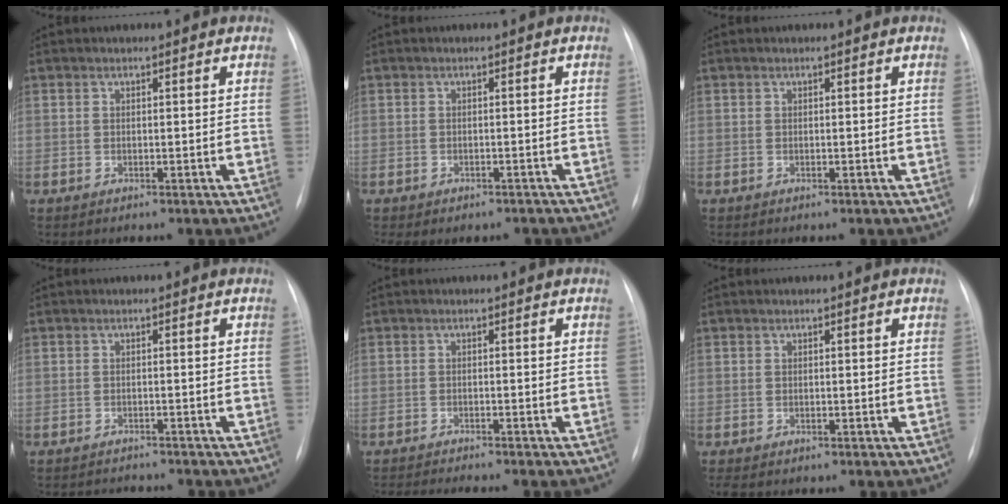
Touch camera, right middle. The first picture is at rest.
{"total": 4.1, "force": [-3.3, 2.3, 0.9], "torque": [-0.006, 0.011, -0.038]}
{"total": 0.0}
{"total": 3.0, "force": [-3.0, 0.2, 0.1], "torque": [0.000, -0.007, -0.043]}
{"total": 6.4, "force": [-5.8, -0.6, 2.8], "torque": [-0.031, -0.012, -0.088]}
{"total": 0.6, "force": [-0.5, 0.1, 0.3], "torque": [-0.004, -0.002, -0.009]}